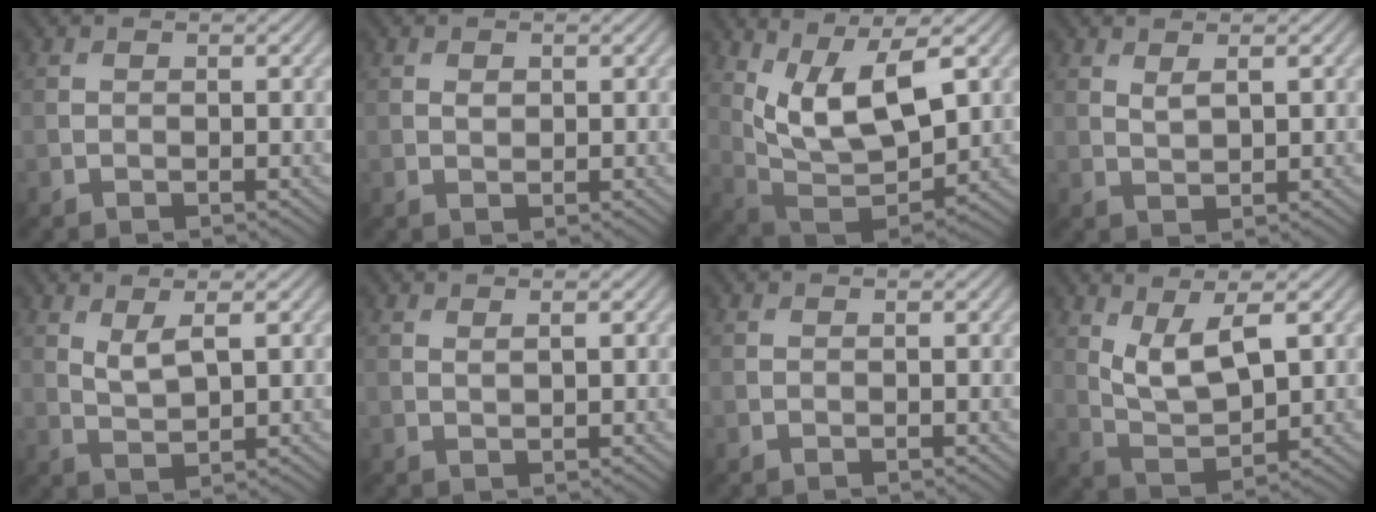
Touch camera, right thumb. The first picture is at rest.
{"total": 0.8, "force": [0.3, 0.6, 0.5], "torque": [-0.011, -0.002, 0.006]}
{"total": 12.2, "force": [4.6, 5.5, 9.8], "torque": [-0.206, -0.002, 0.091]}
{"total": 1.6, "force": [1.1, 0.4, 1.2], "torque": [-0.029, -0.004, 0.024]}
{"total": 3.2, "force": [1.6, 1.1, 2.6], "torque": [-0.062, -0.004, 0.035]}
{"total": 0.8, "force": [0.6, 0.0, 0.5], "torque": [-0.011, 0.000, 0.011]}
{"total": 0.0}
{"total": 7.0, "force": [2.8, 2.9, 5.8], "torque": [-0.121, -0.004, 0.060]}